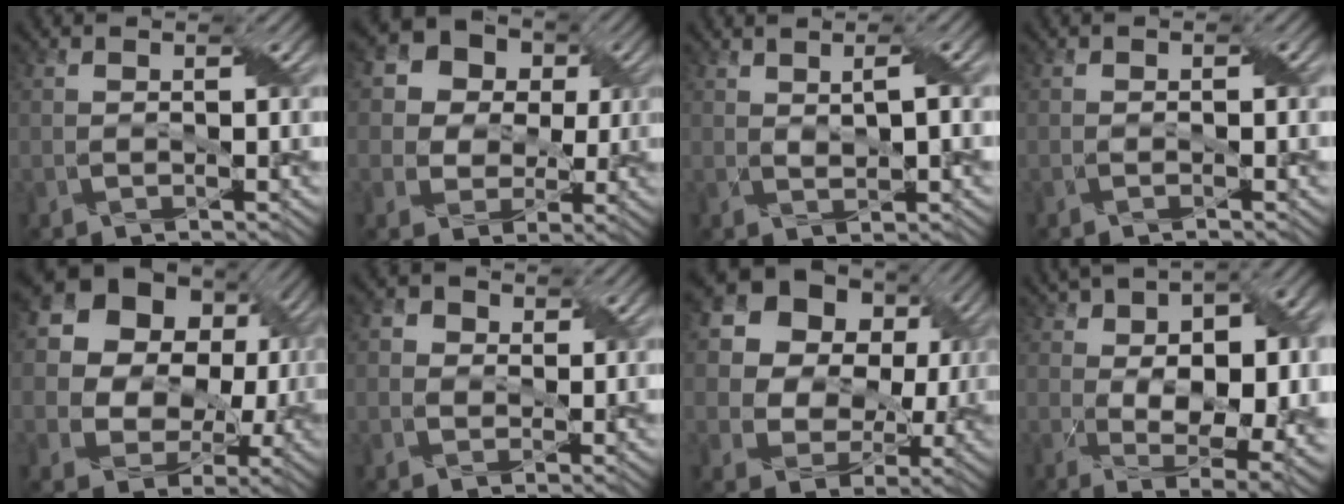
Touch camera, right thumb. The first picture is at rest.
{"total": 12.7, "force": [4.7, 10.4, 5.4], "torque": [-0.170, 0.043, 0.092]}
{"total": 3.0, "force": [1.1, 0.8, 2.7], "torque": [-0.045, -0.003, 0.024]}
{"total": 0.8, "force": [-0.4, 0.2, 0.7], "torque": [-0.014, 0.000, -0.005]}
{"total": 19.0, "force": [5.2, 15.6, 9.4], "torque": [-0.221, 0.047, 0.087]}
{"total": 2.4, "force": [0.6, 2.2, 0.8], "torque": [-0.024, 0.004, 0.001]}
{"total": 18.1, "force": [6.7, 14.2, 8.9], "torque": [-0.226, 0.064, 0.124]}
{"total": 17.8, "force": [1.4, 9.6, 14.9], "torque": [-0.234, -0.005, 0.062]}